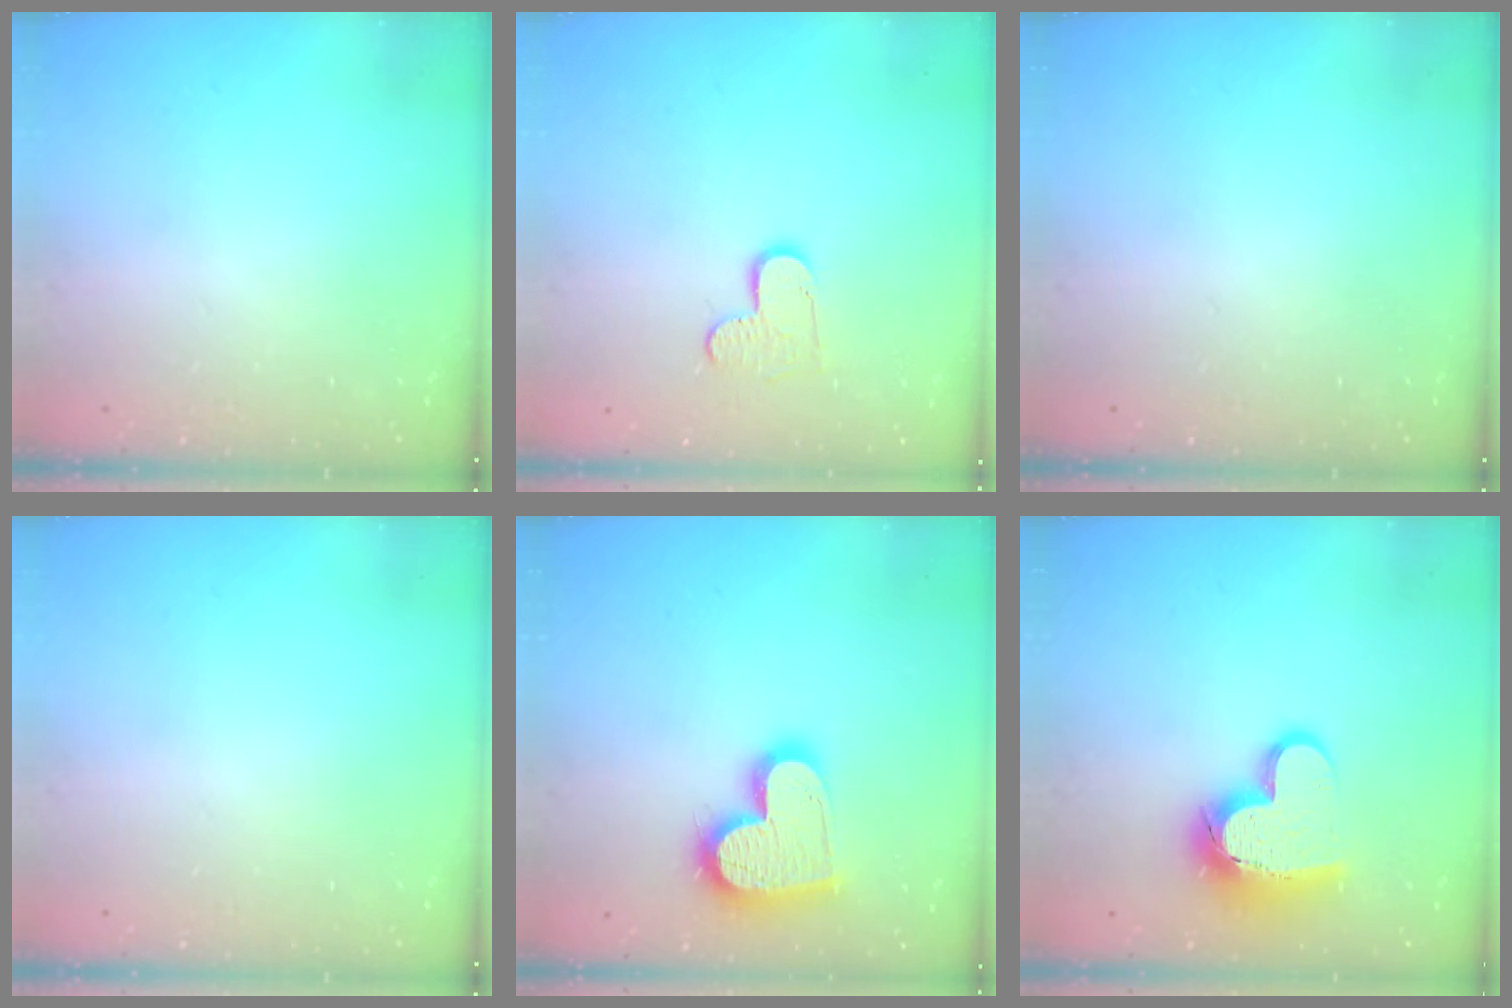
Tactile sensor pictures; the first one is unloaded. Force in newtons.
{"total": 8.3, "press": 8.3, "slide": 0.5}
{"total": 0.0}
{"total": 0.0}
{"total": 16.7, "press": 16.7, "slide": 1.1}
{"total": 15.0, "press": 14.9, "slide": 1.2}